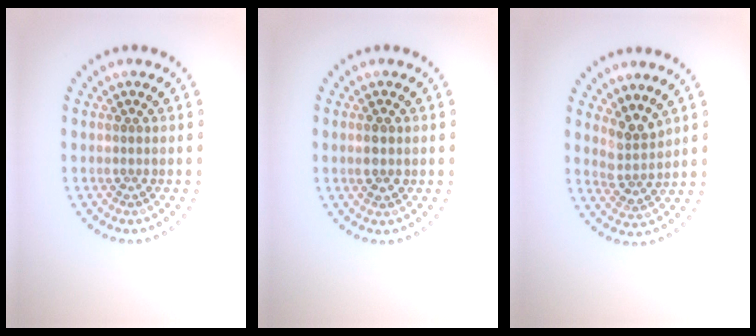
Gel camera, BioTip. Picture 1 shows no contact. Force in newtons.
{"total": 1.3, "press": 1.3, "slide": 0.1}
{"total": 2.5, "press": 1.9, "slide": 1.7}